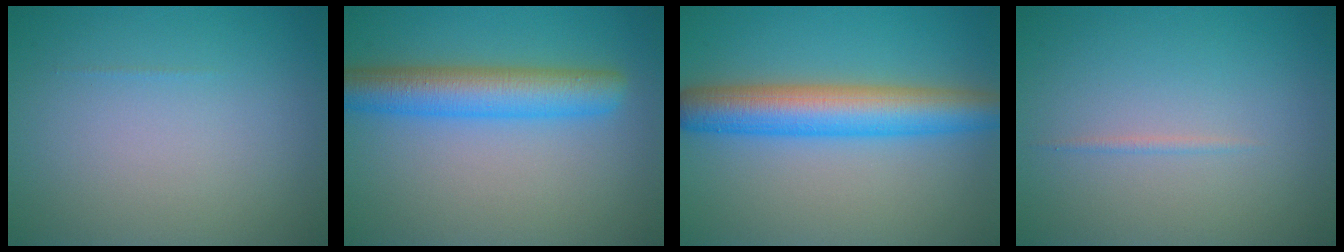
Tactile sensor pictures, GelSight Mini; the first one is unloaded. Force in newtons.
{"total": 5.9, "press": 5.9, "slide": 0.2}
{"total": 7.1, "press": 7.1, "slide": 0.1}
{"total": 0.5, "press": 0.5, "slide": 0.0}